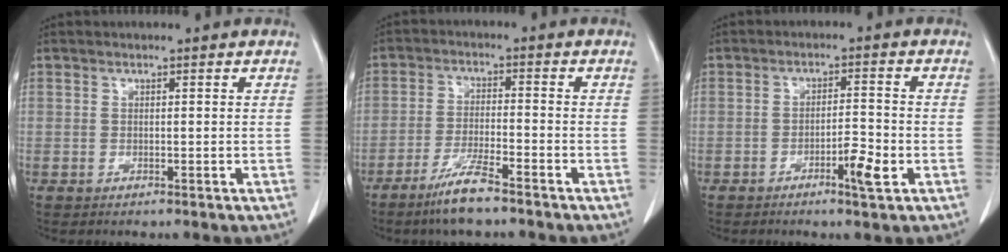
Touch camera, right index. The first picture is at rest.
{"total": 6.7, "force": [-5.0, 0.3, 4.4], "torque": [-0.093, -0.014, -0.096]}
{"total": 4.5, "force": [-2.1, 0.5, 3.9], "torque": [-0.061, 0.000, -0.035]}